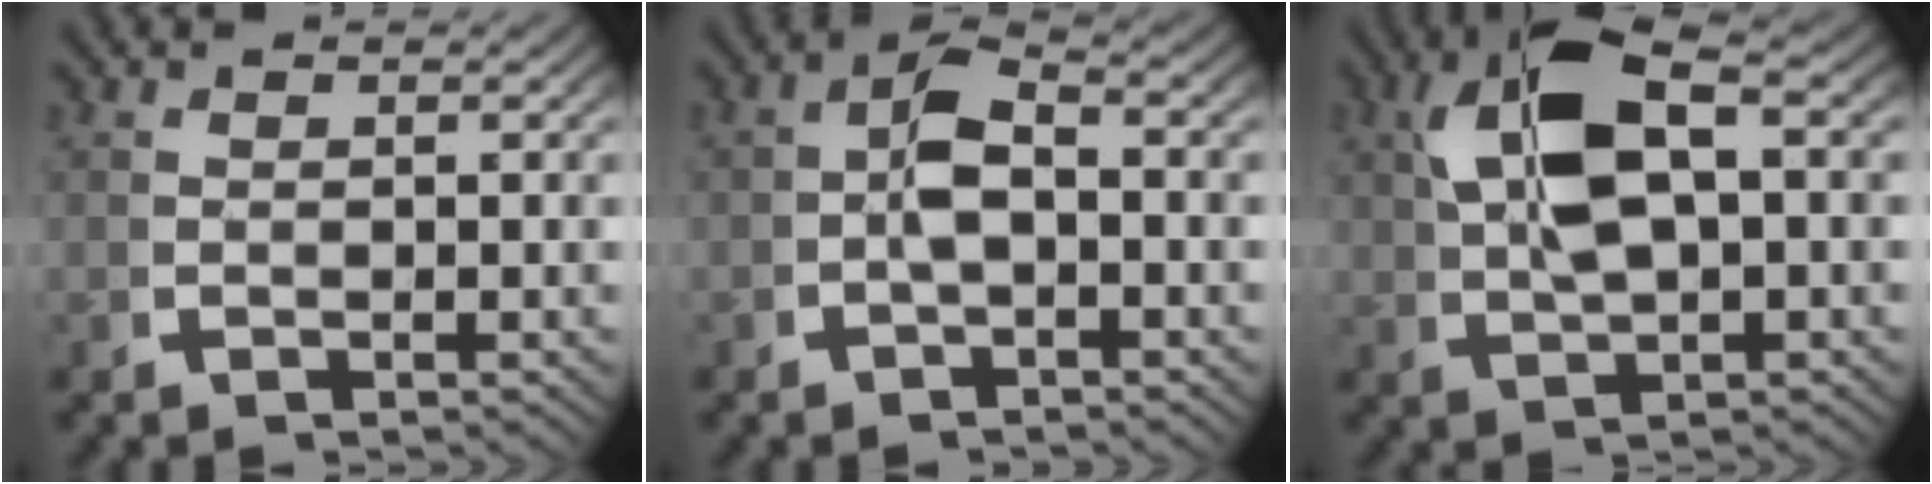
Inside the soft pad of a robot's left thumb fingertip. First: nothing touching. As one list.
[{"total": 3.8, "force": [-0.7, 2.3, 3.0], "torque": [-0.060, -0.005, -0.014]}, {"total": 9.3, "force": [1.7, 4.8, 7.8], "torque": [-0.155, -0.008, 0.040]}]